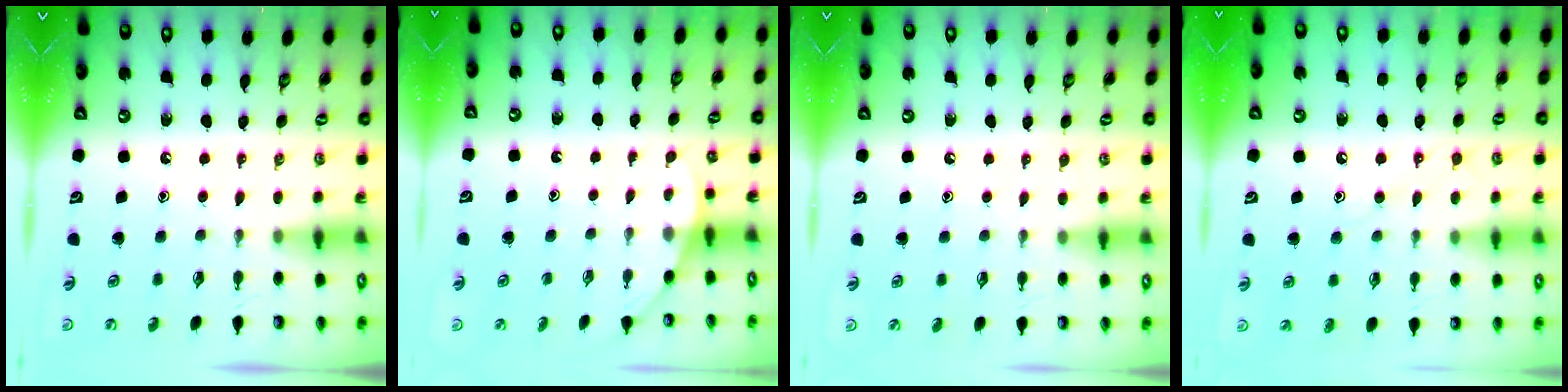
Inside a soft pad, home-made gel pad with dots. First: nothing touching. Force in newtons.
{"total": 2.6, "press": 2.6, "slide": 0.2}
{"total": 3.2, "press": 3.2, "slide": 0.4}
{"total": 9.6, "press": 9.6, "slide": 0.7}